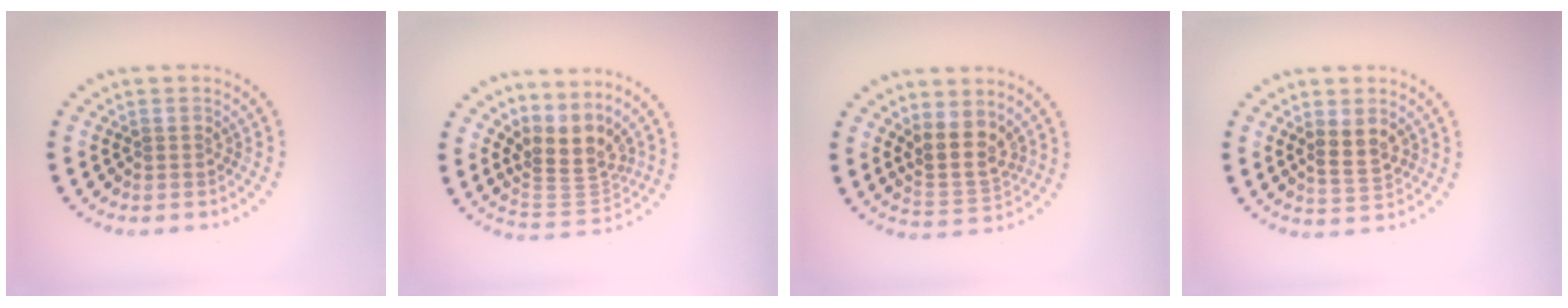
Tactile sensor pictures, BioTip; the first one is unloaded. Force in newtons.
{"total": 3.9, "press": 2.6, "slide": 2.9}
{"total": 3.6, "press": 2.9, "slide": 2.1}
{"total": 2.5, "press": 2.4, "slide": 0.7}